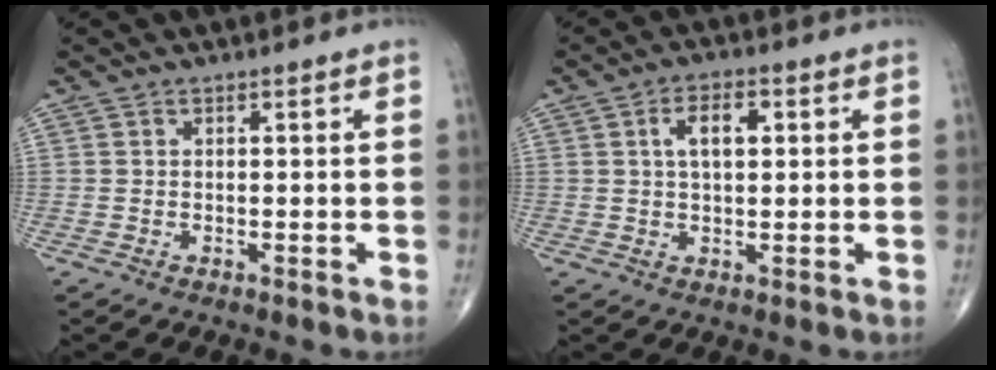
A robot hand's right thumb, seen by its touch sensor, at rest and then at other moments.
{"total": 5.6, "force": [1.4, 2.9, 4.6], "torque": [-0.074, 0.005, 0.020]}